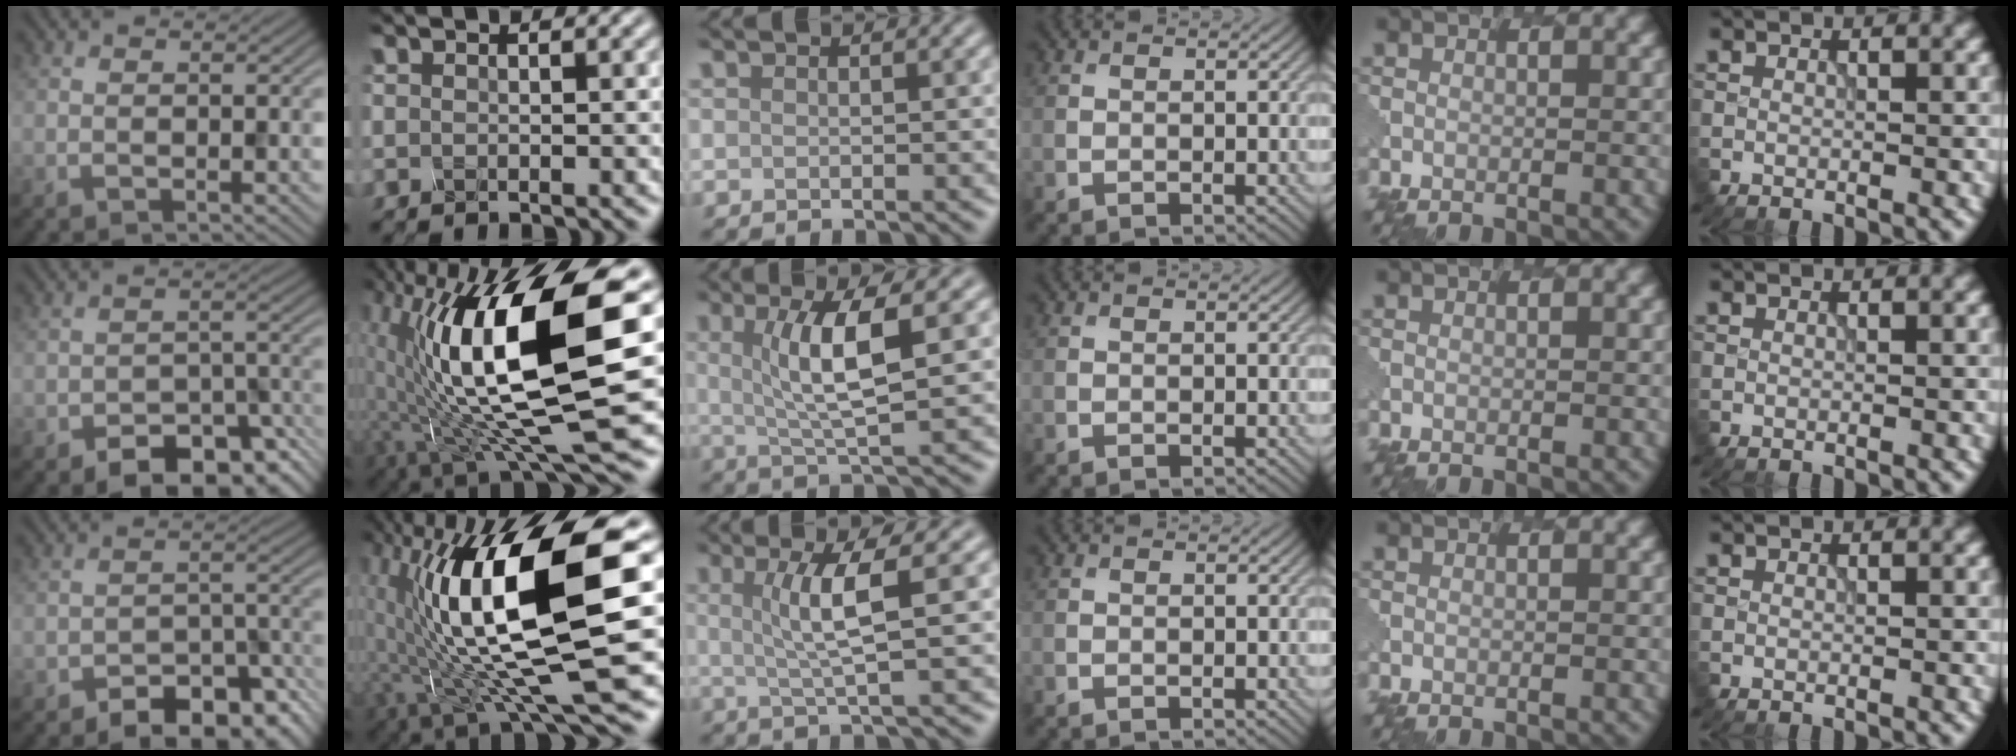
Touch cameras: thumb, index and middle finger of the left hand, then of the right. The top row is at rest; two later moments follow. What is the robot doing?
{"motion": "shake", "object": "salt shaker"}